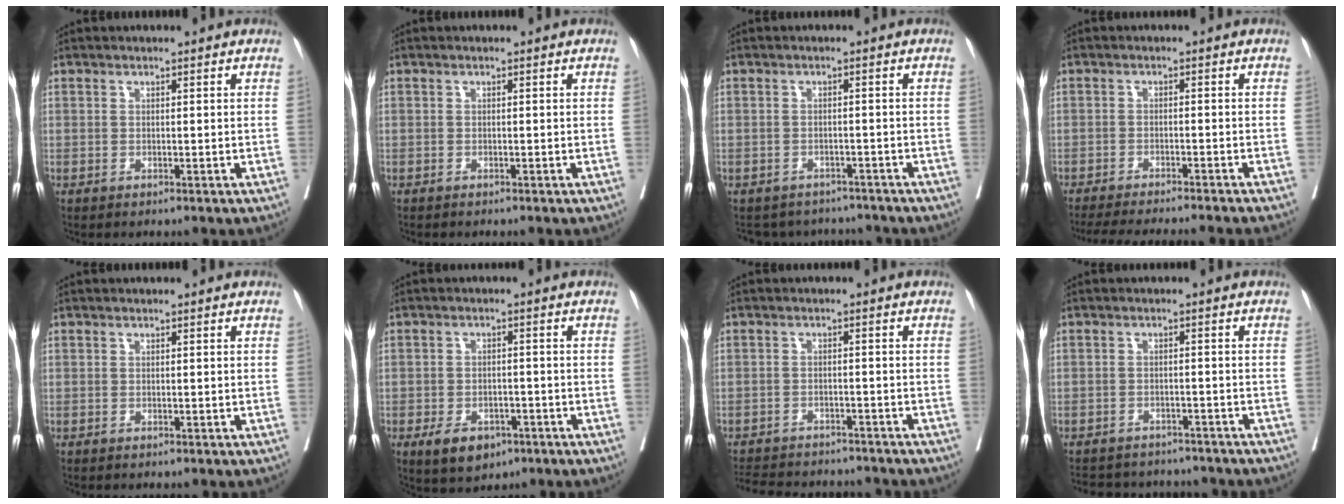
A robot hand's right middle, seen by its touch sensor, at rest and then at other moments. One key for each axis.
{"total": 0.7, "fx": -0.6, "fy": 0.1, "fz": 0.1, "tx": -0.004, "ty": -0.001, "tz": -0.013}
{"total": 7.3, "fx": -6.8, "fy": 2.5, "fz": 0.0, "tx": 0.006, "ty": 0.018, "tz": -0.081}
{"total": 14.4, "fx": -13.1, "fy": 0.2, "fz": 6.0, "tx": -0.079, "ty": -0.028, "tz": -0.180}
{"total": 0.0}
{"total": 6.6, "fx": -3.8, "fy": 4.0, "fz": 3.6, "tx": -0.056, "ty": 0.001, "tz": -0.053}
{"total": 14.0, "fx": -12.8, "fy": 3.6, "fz": 4.3, "tx": -0.095, "ty": -0.001, "tz": -0.171}
{"total": 13.6, "fx": -12.3, "fy": 4.4, "fz": 3.8, "tx": -0.075, "ty": 0.008, "tz": -0.149}